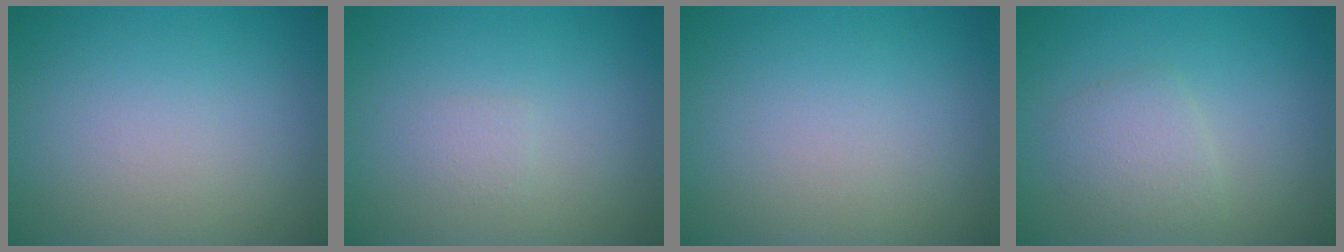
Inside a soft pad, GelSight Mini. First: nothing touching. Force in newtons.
{"total": 0.8, "press": 0.8, "slide": 0.1}
{"total": 0.0}
{"total": 2.3, "press": 2.3, "slide": 0.1}